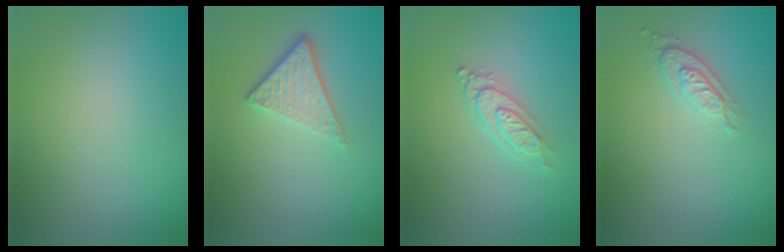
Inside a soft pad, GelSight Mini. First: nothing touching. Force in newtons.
{"total": 3.9, "press": 2.7, "slide": 2.9}
{"total": 2.7, "press": 2.1, "slide": 1.7}
{"total": 2.1, "press": 1.9, "slide": 0.8}